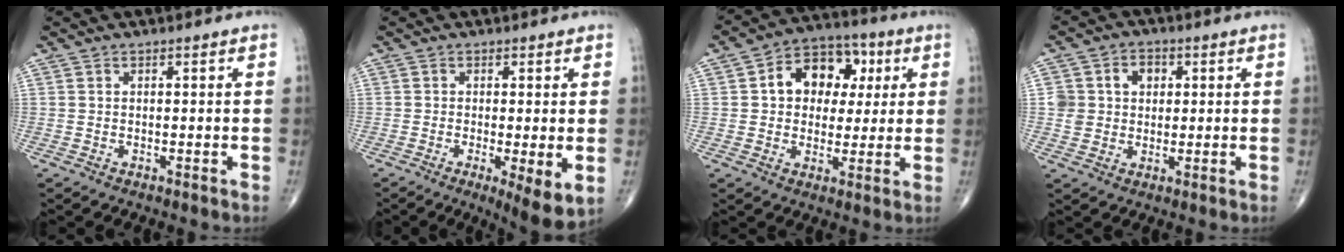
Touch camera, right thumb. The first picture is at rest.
{"total": 6.7, "force": [-1.5, 1.5, 6.4], "torque": [-0.101, -0.022, -0.025]}
{"total": 12.8, "force": [2.9, 9.6, 8.0], "torque": [-0.075, 0.014, 0.038]}
{"total": 6.7, "force": [1.6, 5.8, 3.0], "torque": [-0.016, 0.001, 0.027]}